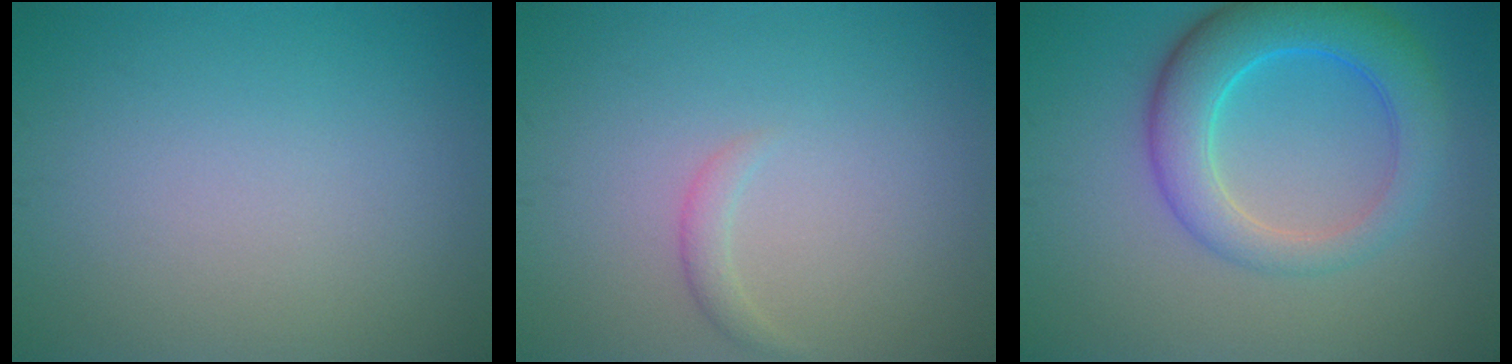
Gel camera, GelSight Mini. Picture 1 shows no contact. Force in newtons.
{"total": 1.1, "press": 1.1, "slide": 0.1}
{"total": 6.5, "press": 6.5, "slide": 0.1}